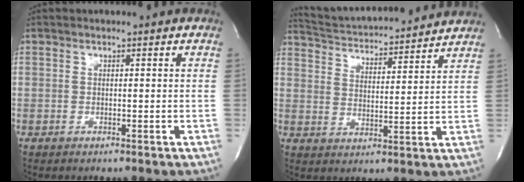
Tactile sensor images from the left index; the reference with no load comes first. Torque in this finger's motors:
{"motor_torque": [-0.39, -0.50, 0.07, 0.06]}